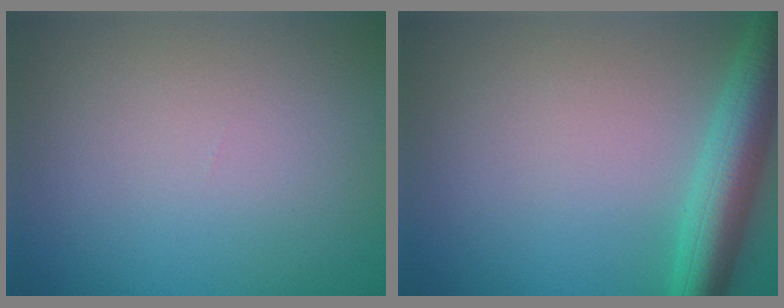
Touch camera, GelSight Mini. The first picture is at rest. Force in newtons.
{"total": 5.5, "press": 5.5, "slide": 0.2}